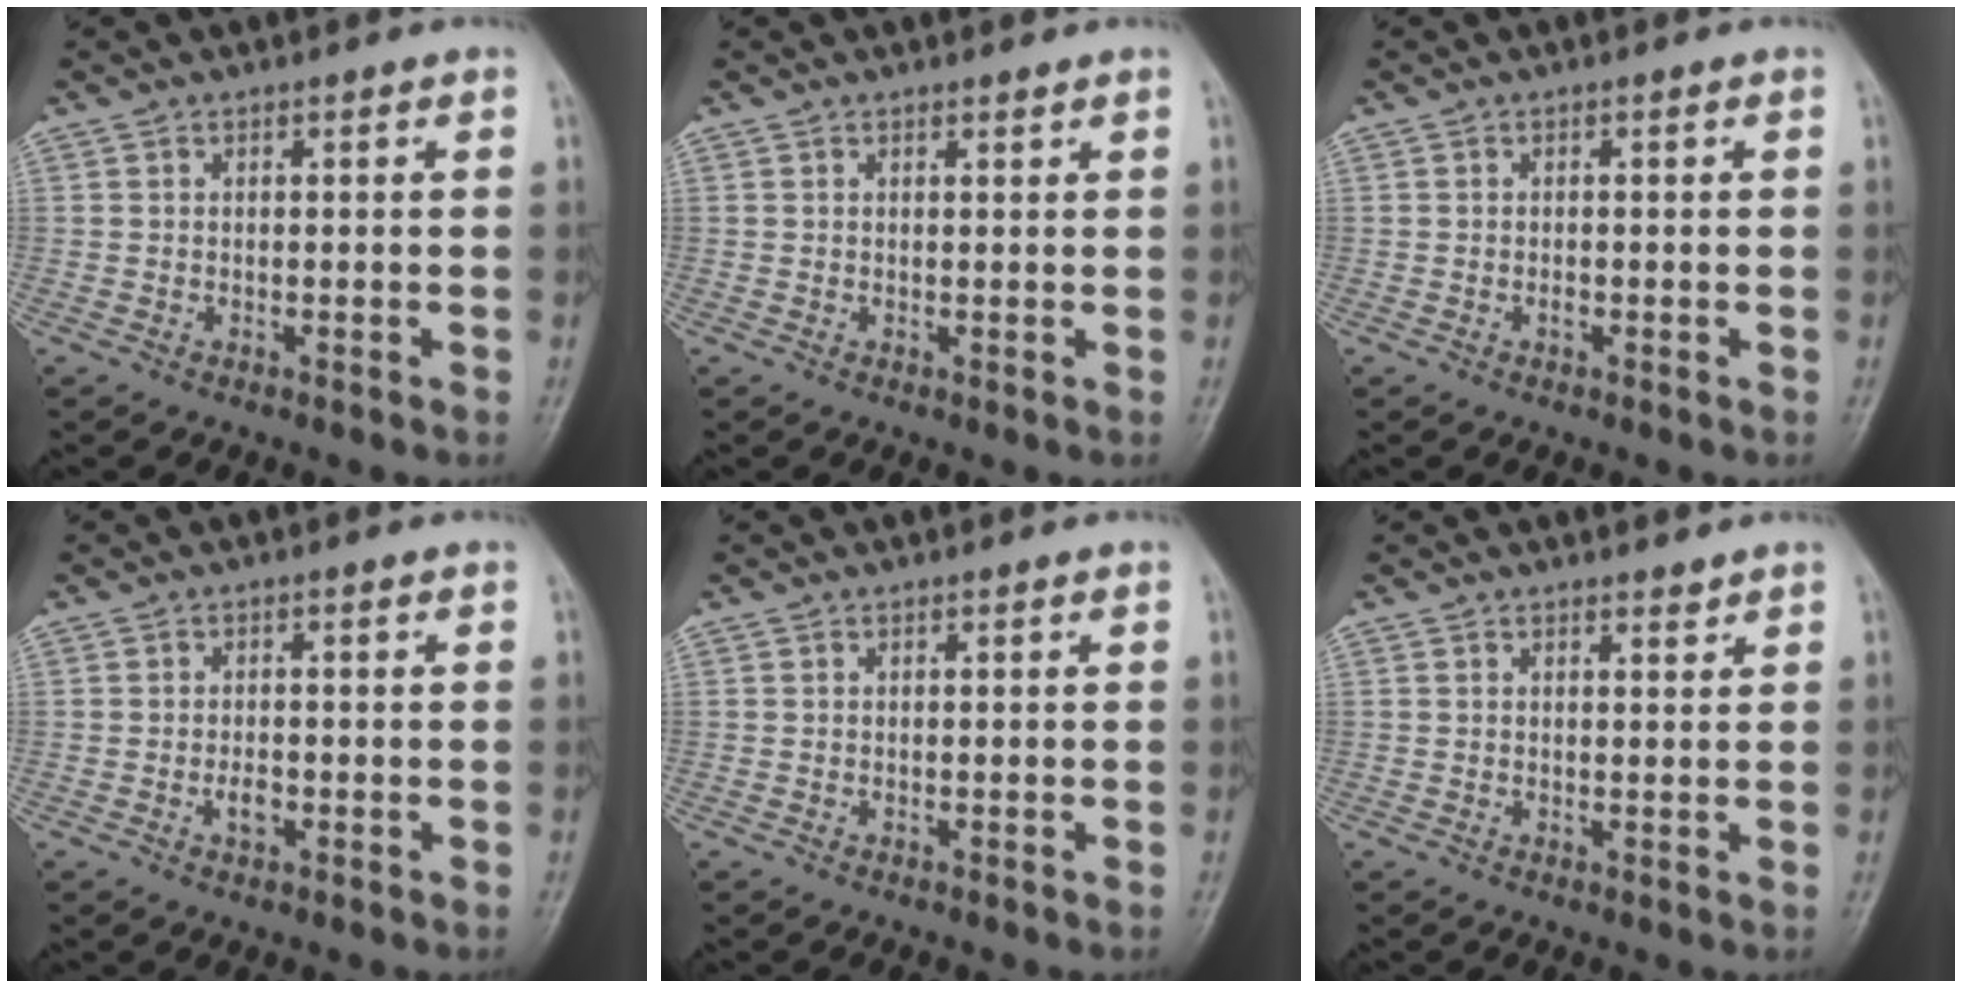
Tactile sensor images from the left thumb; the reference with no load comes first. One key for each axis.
{"total": 0.7, "fx": 0.6, "fy": 0.1, "fz": 0.2, "tx": -0.006, "ty": -0.006, "tz": 0.010}
{"total": 0.7, "fx": -0.2, "fy": 0.4, "fz": 0.5, "tx": -0.007, "ty": 0.000, "tz": -0.006}
{"total": 2.4, "fx": -0.8, "fy": 1.3, "fz": 1.8, "tx": -0.028, "ty": 0.004, "tz": -0.014}
{"total": 0.0}
{"total": 1.3, "fx": 1.2, "fy": 0.4, "fz": 0.4, "tx": -0.002, "ty": -0.010, "tz": 0.017}